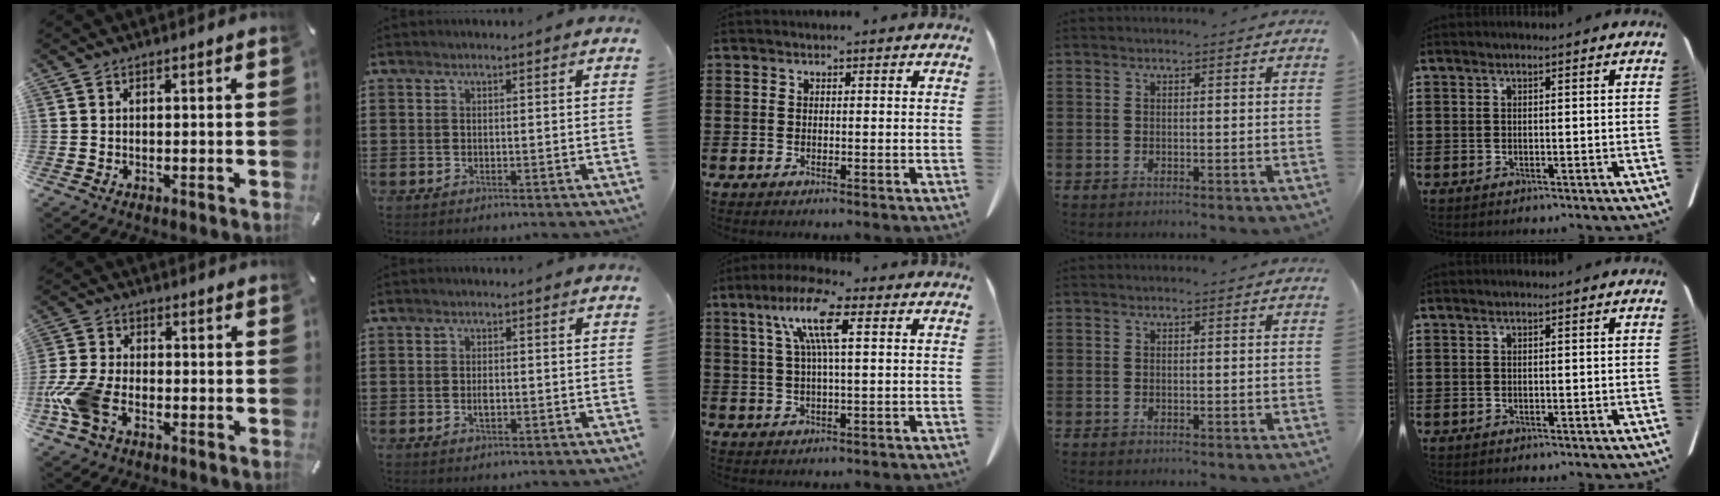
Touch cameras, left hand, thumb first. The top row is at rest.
{"thumb": {"total": 9.9, "force": [-3.6, 6.3, 6.7], "torque": [-0.152, 0.007, -0.065]}, "index": {"total": 1.7, "force": [-0.3, 0.7, 1.6], "torque": [-0.031, -0.001, -0.005]}, "middle": {"total": 9.4, "force": [3.6, 1.7, 8.5], "torque": [-0.179, 0.010, 0.057]}}